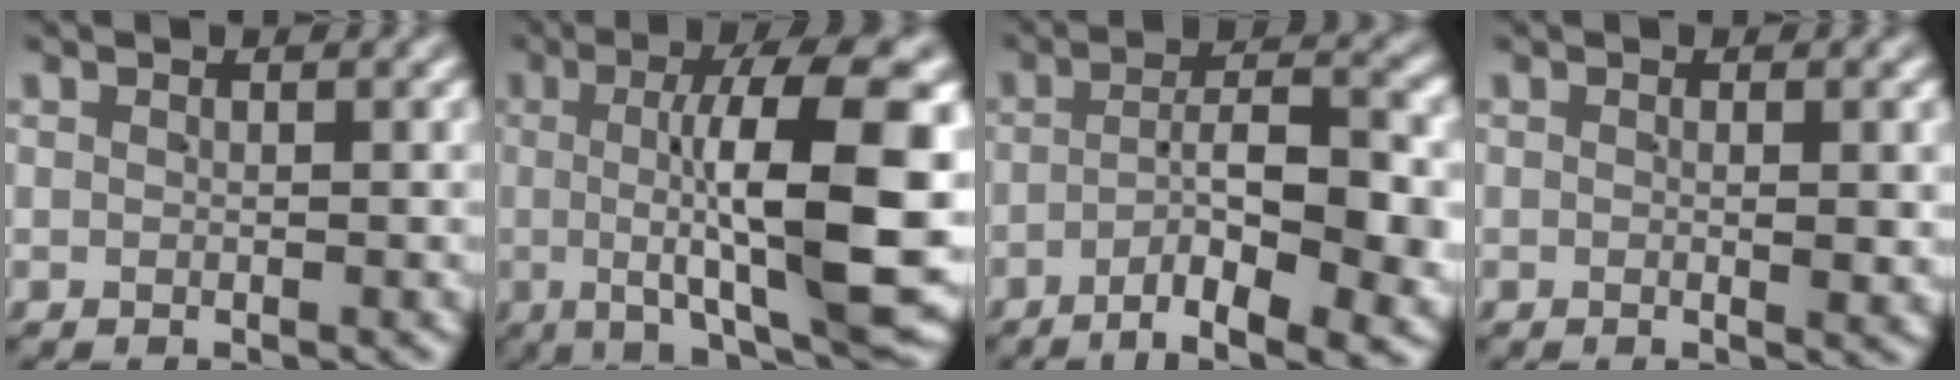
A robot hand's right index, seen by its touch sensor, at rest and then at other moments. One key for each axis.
{"total": 14.7, "fx": 0.2, "fy": 4.1, "fz": 14.1, "tx": -0.194, "ty": -0.004, "tz": 0.017}
{"total": 8.8, "fx": -4.5, "fy": 2.5, "fz": 7.2, "tx": -0.103, "ty": -0.015, "tz": -0.060}
{"total": 1.1, "fx": 0.1, "fy": 0.0, "fz": 1.1, "tx": -0.013, "ty": -0.002, "tz": 0.001}